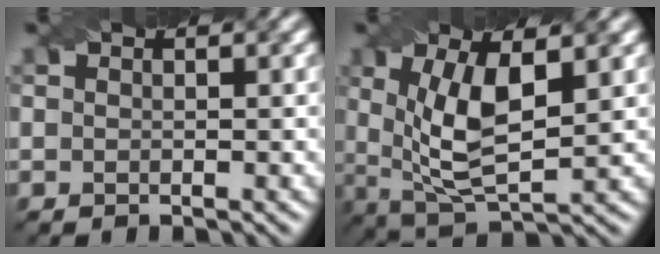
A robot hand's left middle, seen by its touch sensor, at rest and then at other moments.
{"total": 7.5, "force": [1.1, 3.0, 6.8], "torque": [-0.137, -0.006, 0.023]}